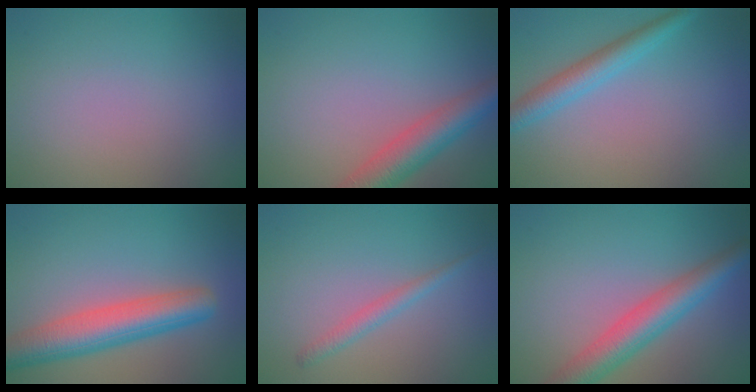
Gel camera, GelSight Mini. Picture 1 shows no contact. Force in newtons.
{"total": 5.0, "press": 5.0, "slide": 0.2}
{"total": 3.1, "press": 3.1, "slide": 0.1}
{"total": 6.1, "press": 6.1, "slide": 0.3}
{"total": 1.4, "press": 1.4, "slide": 0.1}
{"total": 5.3, "press": 5.3, "slide": 0.2}